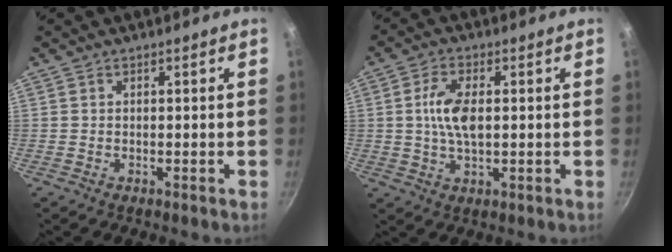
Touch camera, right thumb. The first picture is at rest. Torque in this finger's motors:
{"motor_torque": [1.10, 0.83, 1.00, -0.79, 0.35]}